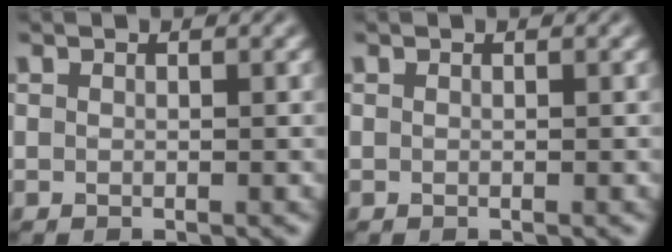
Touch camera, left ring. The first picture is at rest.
{"total": 0.0}